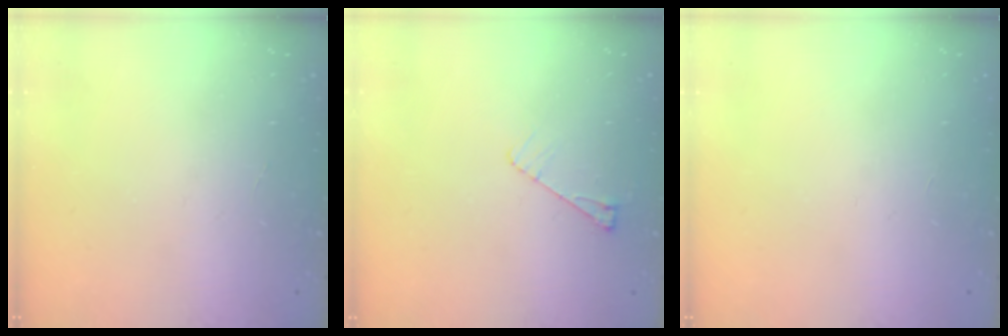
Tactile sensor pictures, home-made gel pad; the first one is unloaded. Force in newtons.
{"total": 4.8, "press": 4.7, "slide": 0.8}
{"total": 0.0}